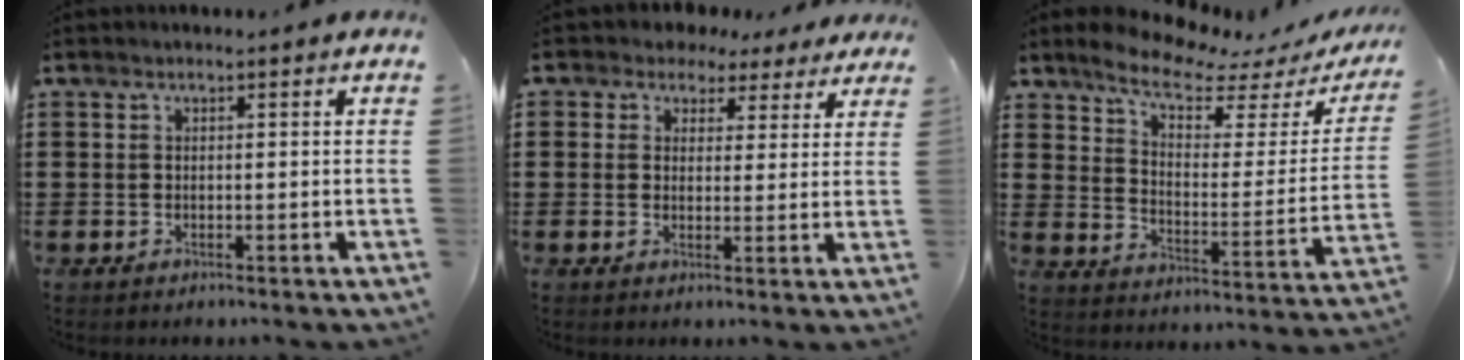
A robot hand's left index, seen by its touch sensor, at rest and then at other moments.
{"total": 3.5, "force": [2.3, 2.6, 0.5], "torque": [-0.030, -0.001, 0.040]}
{"total": 8.1, "force": [6.9, 2.1, 3.7], "torque": [-0.090, -0.042, 0.119]}